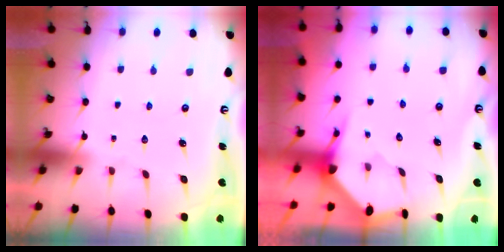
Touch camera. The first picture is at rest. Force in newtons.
{"total": 3.4, "press": 3.4, "slide": 0.3}